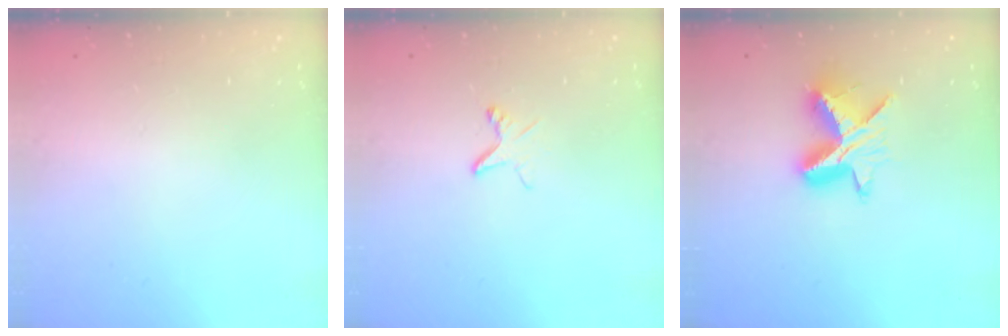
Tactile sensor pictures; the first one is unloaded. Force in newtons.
{"total": 3.9, "press": 3.8, "slide": 0.4}
{"total": 9.8, "press": 9.8, "slide": 0.7}